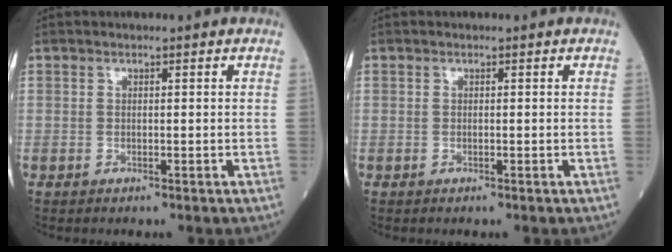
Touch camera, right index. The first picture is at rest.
{"total": 0.0}